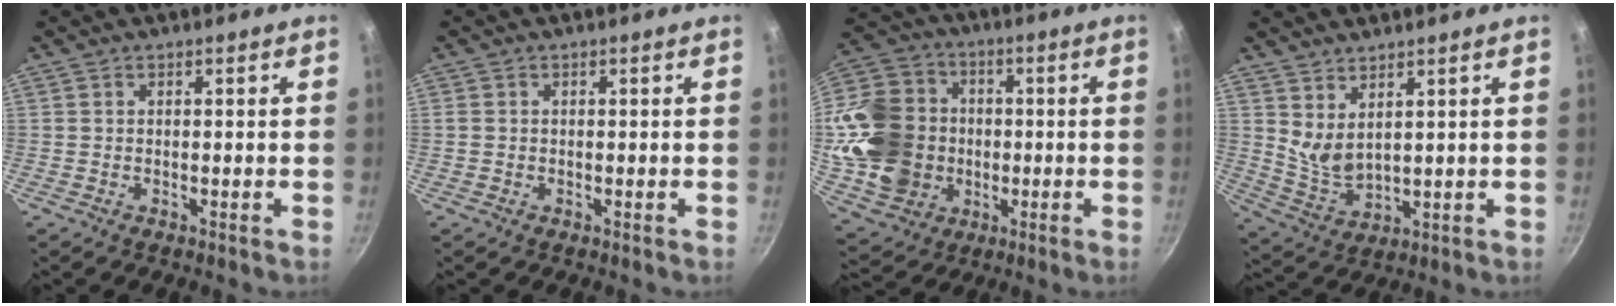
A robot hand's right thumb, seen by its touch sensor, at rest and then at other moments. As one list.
[{"total": 0.9, "force": [0.0, 0.8, 0.4], "torque": [-0.006, 0.002, 0.000]}, {"total": 20.3, "force": [-1.3, 17.3, 10.7], "torque": [-0.189, 0.031, -0.013]}, {"total": 6.0, "force": [3.6, 2.7, 3.9], "torque": [-0.066, -0.044, 0.080]}]